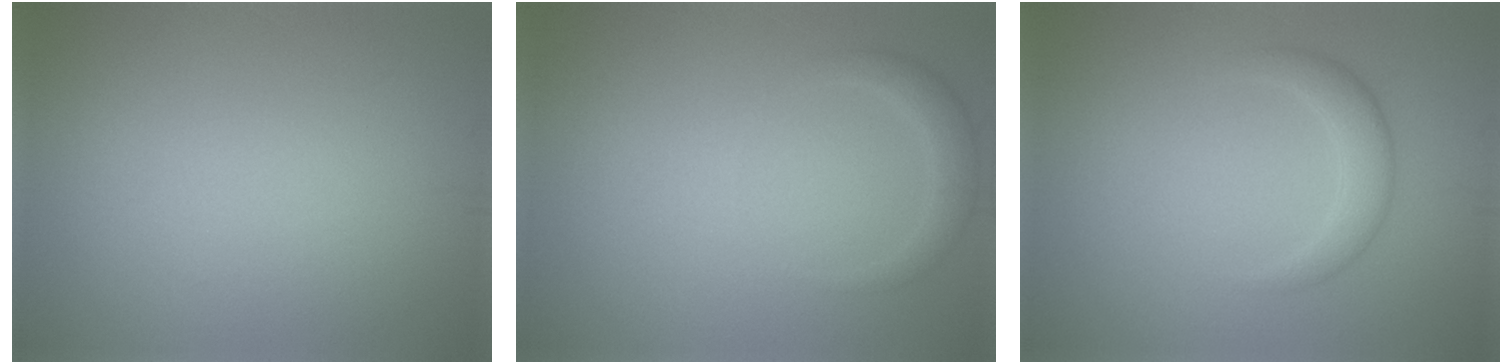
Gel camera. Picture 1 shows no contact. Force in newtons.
{"total": 1.7, "press": 1.7, "slide": 0.1}
{"total": 2.2, "press": 2.2, "slide": 0.1}